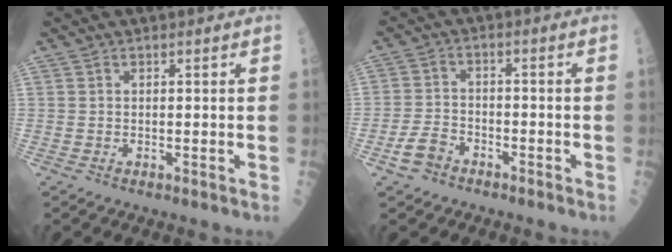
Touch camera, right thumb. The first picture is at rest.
{"total": 4.6, "force": [-2.9, 2.8, 2.2], "torque": [-0.044, 0.022, -0.054]}